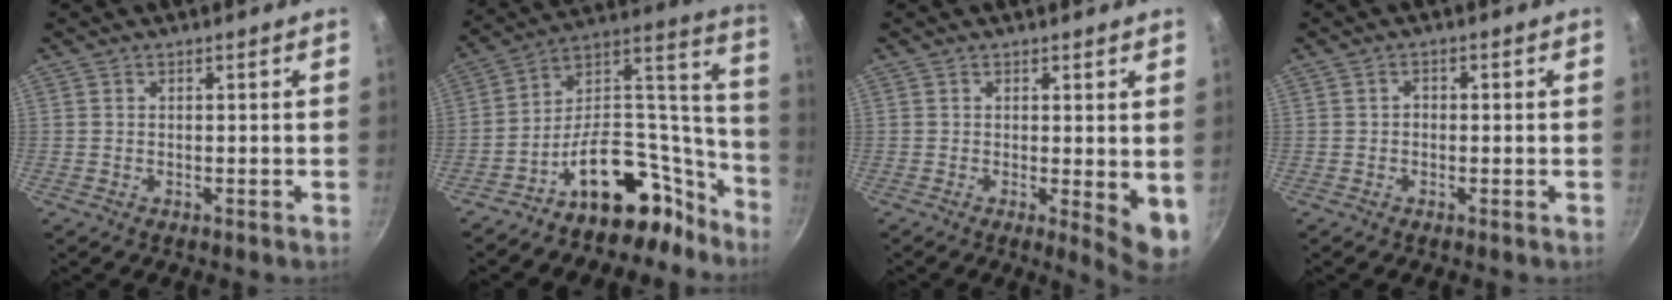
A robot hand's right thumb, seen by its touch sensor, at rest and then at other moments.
{"total": 17.5, "force": [-12.4, 7.9, 9.5], "torque": [-0.097, 0.152, -0.208]}
{"total": 5.7, "force": [-0.2, 1.5, 5.5], "torque": [-0.073, -0.016, -0.002]}
{"total": 1.2, "force": [-0.2, 0.9, 0.7], "torque": [-0.005, 0.005, -0.008]}